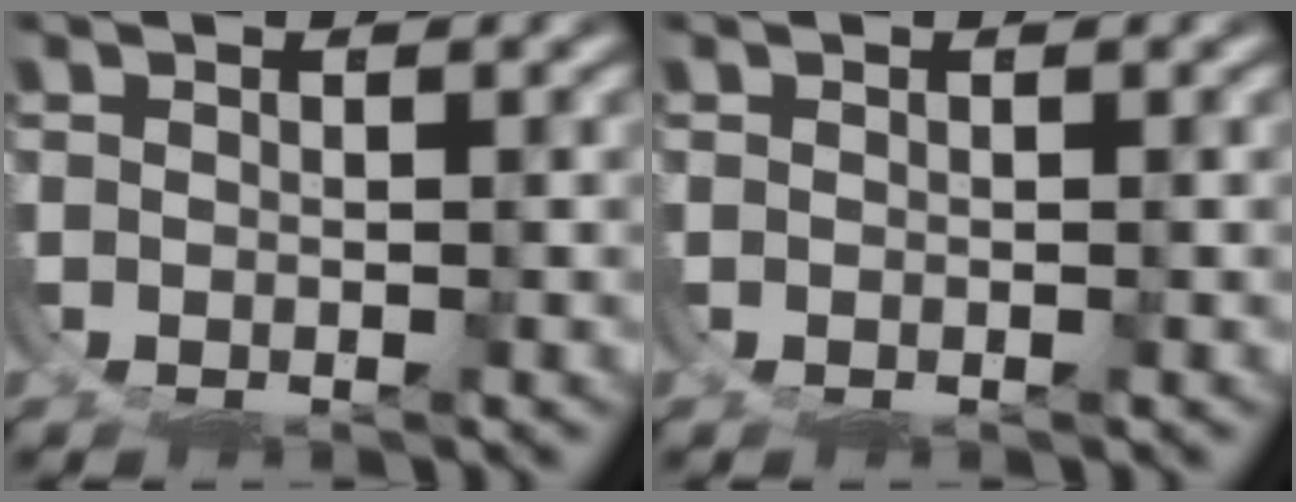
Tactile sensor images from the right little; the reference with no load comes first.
{"total": 0.0}